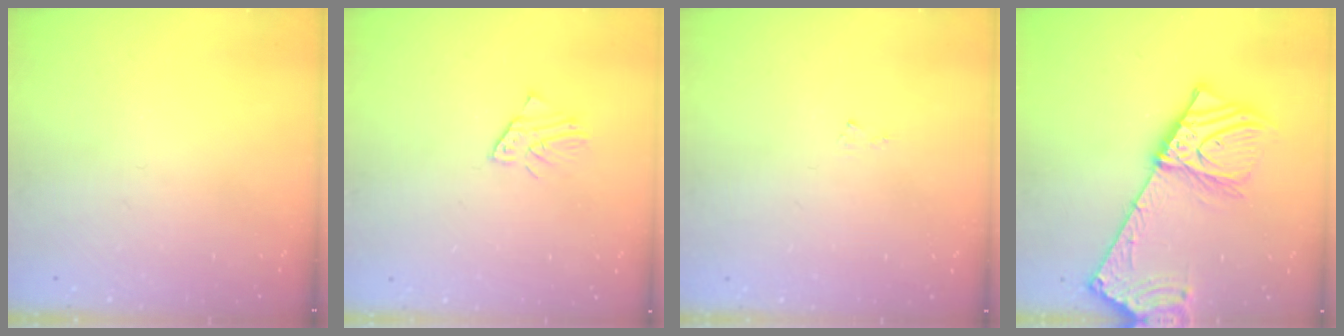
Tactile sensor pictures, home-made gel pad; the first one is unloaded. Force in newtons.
{"total": 2.3, "press": 2.3, "slide": 0.1}
{"total": 3.4, "press": 3.4, "slide": 0.2}
{"total": 18.5, "press": 18.2, "slide": 3.7}